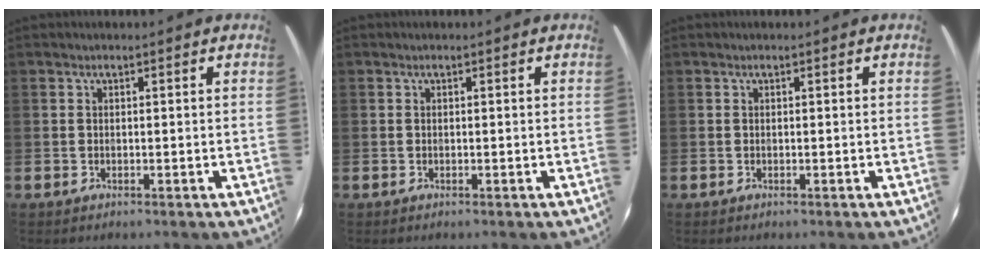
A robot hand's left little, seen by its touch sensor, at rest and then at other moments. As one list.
[{"total": 0.0}, {"total": 0.0}]